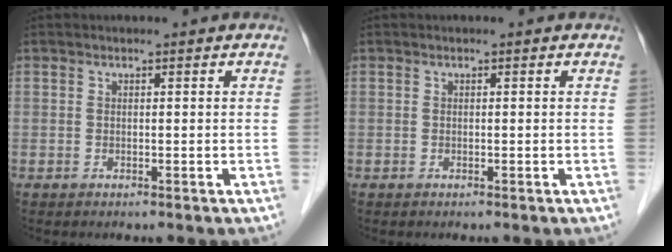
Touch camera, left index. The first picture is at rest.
{"total": 0.0}